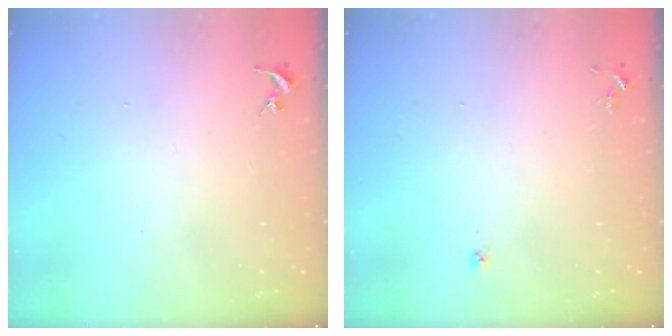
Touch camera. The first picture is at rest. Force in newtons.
{"total": 4.0, "press": 3.9, "slide": 0.4}